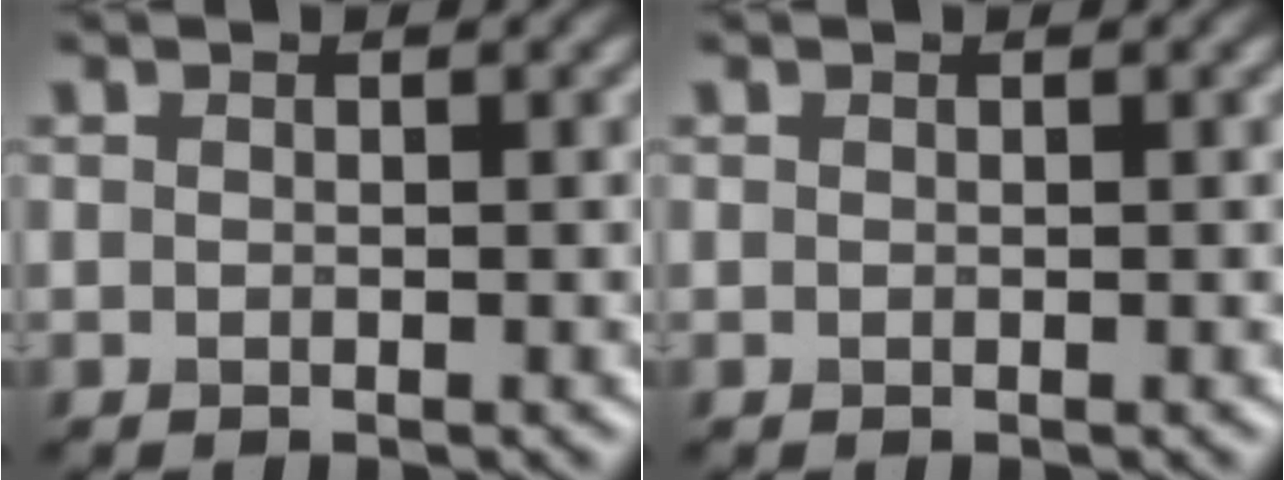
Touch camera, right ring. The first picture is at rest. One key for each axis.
{"total": 0.0}